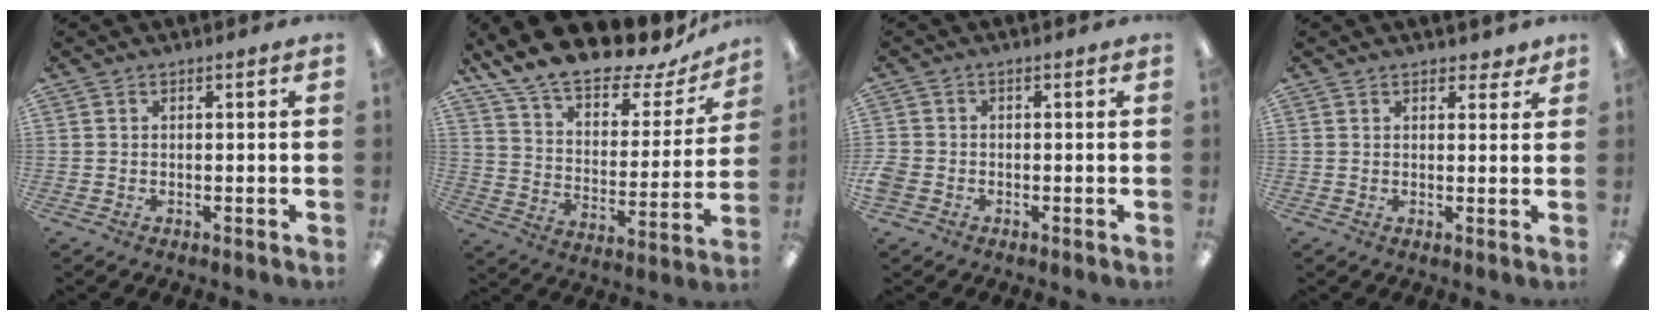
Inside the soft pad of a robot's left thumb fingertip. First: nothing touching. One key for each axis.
{"total": 16.7, "fx": 14.4, "fy": 5.5, "fz": 6.2, "tx": -0.125, "ty": -0.108, "tz": 0.254}
{"total": 2.7, "fx": -1.3, "fy": 2.1, "fz": 1.0, "tx": -0.020, "ty": 0.003, "tz": -0.024}
{"total": 2.2, "fx": 1.8, "fy": 1.2, "fz": 0.6, "tx": 0.004, "ty": -0.006, "tz": 0.030}